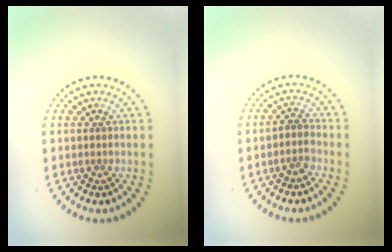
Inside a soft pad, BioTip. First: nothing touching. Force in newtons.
{"total": 1.5, "press": 1.2, "slide": 0.9}